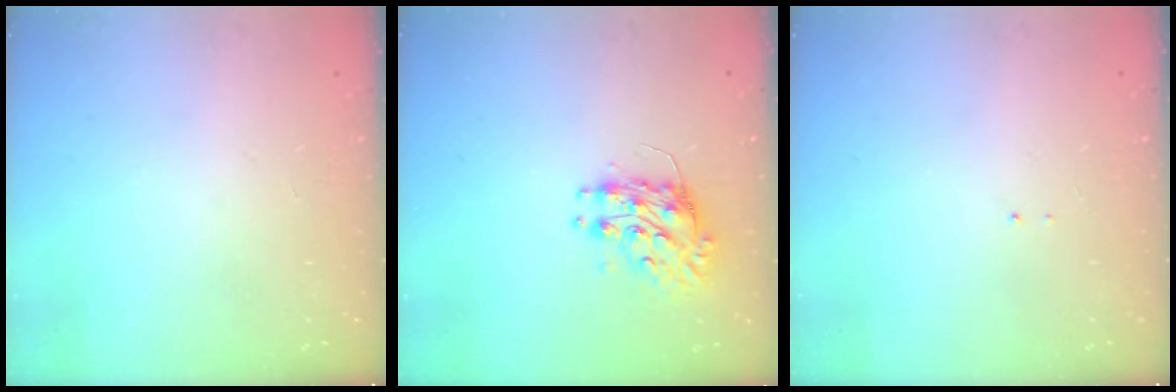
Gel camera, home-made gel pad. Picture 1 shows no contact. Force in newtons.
{"total": 8.9, "press": 8.9, "slide": 0.2}
{"total": 0.6, "press": 0.6, "slide": 0.1}